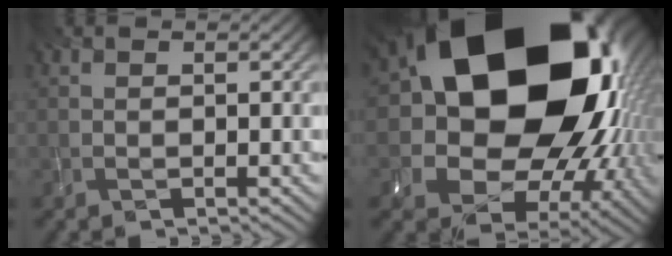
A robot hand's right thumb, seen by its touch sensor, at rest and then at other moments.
{"total": 23.4, "force": [4.9, 17.7, 14.5], "torque": [-0.281, -0.067, 0.131]}